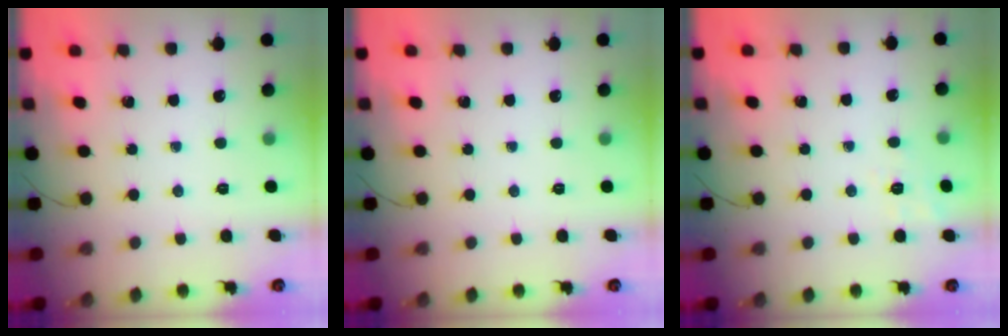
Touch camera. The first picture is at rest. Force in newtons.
{"total": 0.0}
{"total": 1.9, "press": 0.8, "slide": 1.7}